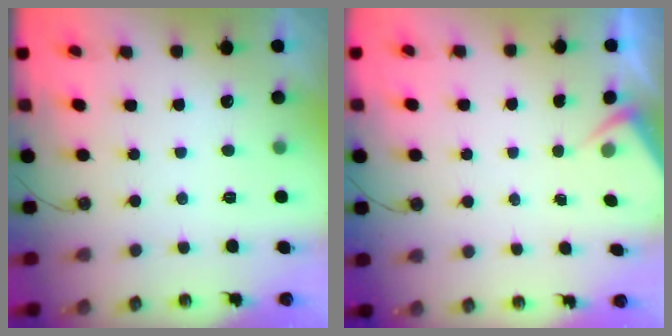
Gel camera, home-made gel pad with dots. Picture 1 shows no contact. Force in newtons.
{"total": 2.4, "press": 2.4, "slide": 0.4}